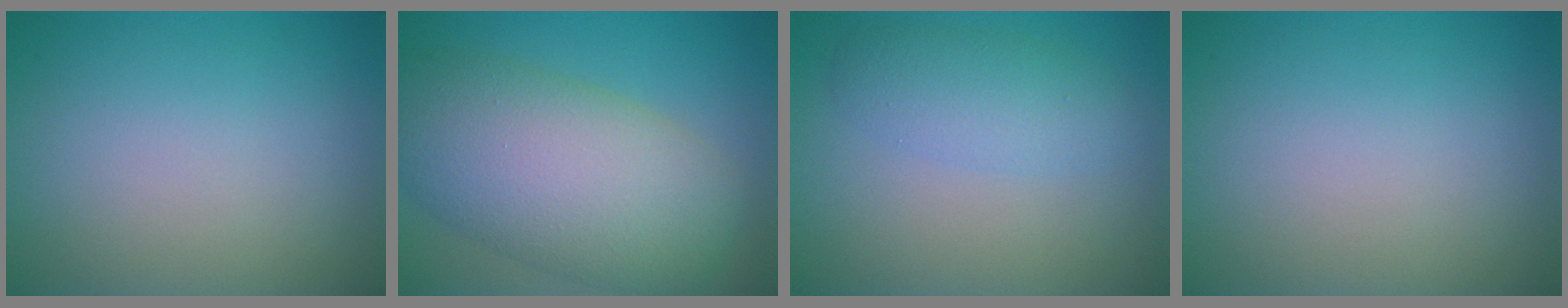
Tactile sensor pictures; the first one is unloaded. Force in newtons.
{"total": 10.7, "press": 10.7, "slide": 0.4}
{"total": 3.0, "press": 3.0, "slide": 0.1}
{"total": 0.0}